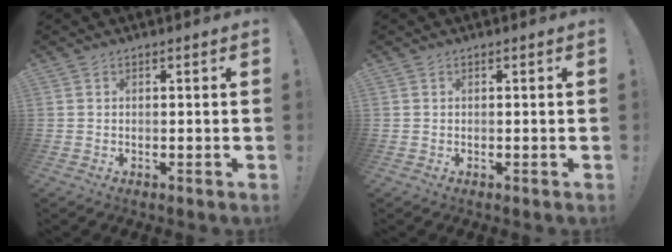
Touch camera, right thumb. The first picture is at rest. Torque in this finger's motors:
{"motor_torque": [-0.05, 0.04, 0.00, 0.00, 0.00]}